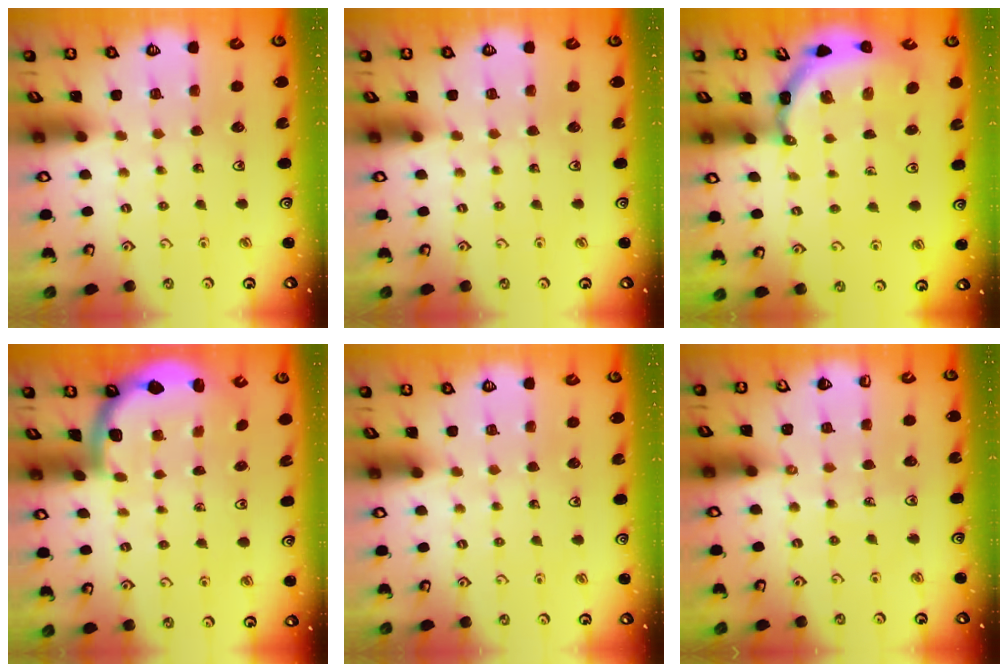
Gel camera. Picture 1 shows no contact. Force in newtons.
{"total": 0.0}
{"total": 4.5, "press": 4.5, "slide": 0.4}
{"total": 1.8, "press": 1.8, "slide": 0.1}
{"total": 0.0}
{"total": 4.7, "press": 4.5, "slide": 1.4}